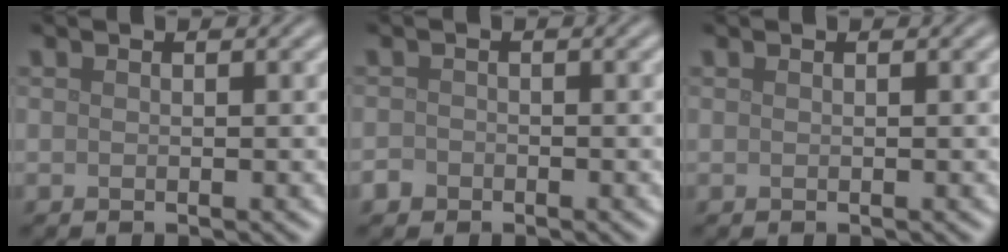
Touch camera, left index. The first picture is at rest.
{"total": 1.1, "force": [-0.7, 0.8, 0.1], "torque": [0.003, 0.000, -0.017]}
{"total": 0.0}